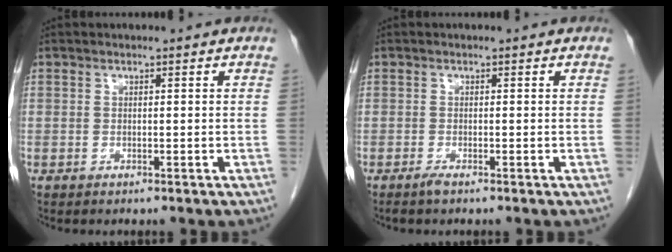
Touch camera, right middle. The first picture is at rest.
{"total": 0.9, "force": [-0.8, -0.1, 0.5], "torque": [-0.014, -0.002, -0.015]}